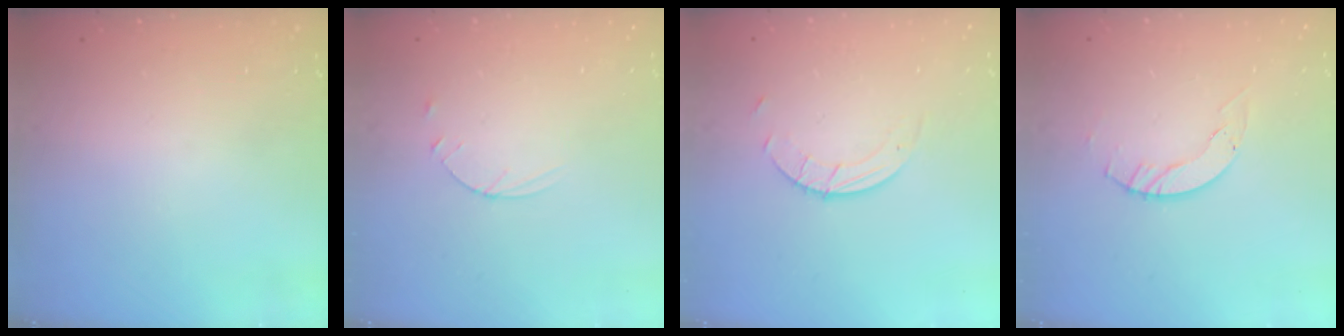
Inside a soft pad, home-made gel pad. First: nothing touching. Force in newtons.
{"total": 4.5, "press": 4.4, "slide": 0.4}
{"total": 2.7, "press": 2.7, "slide": 0.3}
{"total": 4.5, "press": 4.5, "slide": 0.5}